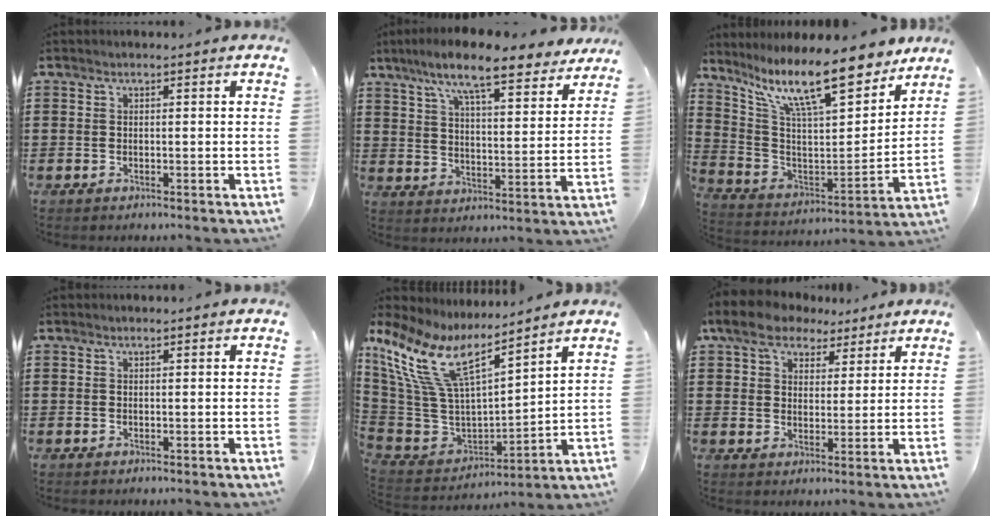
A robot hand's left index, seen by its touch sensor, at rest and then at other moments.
{"total": 10.3, "force": [8.6, 0.8, 5.7], "torque": [-0.131, -0.038, 0.143]}
{"total": 14.5, "force": [11.1, 2.7, 8.9], "torque": [-0.182, -0.068, 0.188]}
{"total": 0.0}
{"total": 12.7, "force": [7.9, 4.4, 8.9], "torque": [-0.224, -0.059, 0.136]}
{"total": 7.2, "force": [5.2, 4.2, 2.6], "torque": [-0.070, 0.001, 0.096]}